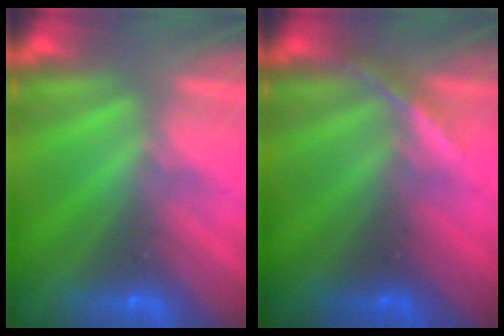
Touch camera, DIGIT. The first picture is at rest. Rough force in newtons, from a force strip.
{"total": 3.0}